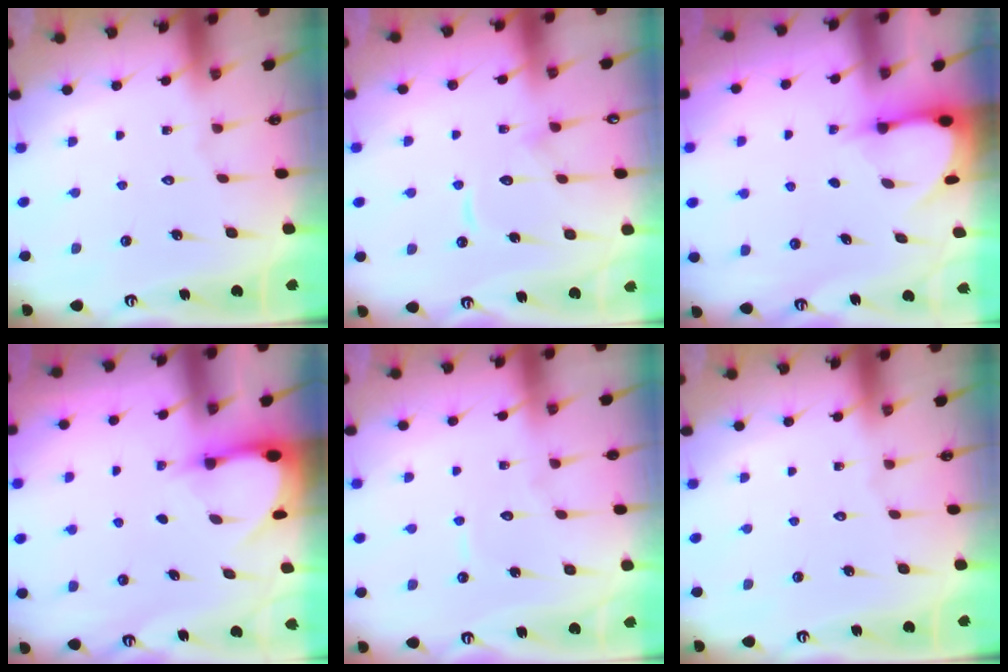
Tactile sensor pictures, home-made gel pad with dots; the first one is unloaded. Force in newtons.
{"total": 9.9, "press": 9.9, "slide": 0.8}
{"total": 3.2, "press": 3.2, "slide": 0.3}
{"total": 2.9, "press": 2.9, "slide": 0.3}
{"total": 4.3, "press": 4.3, "slide": 0.3}
{"total": 0.0}